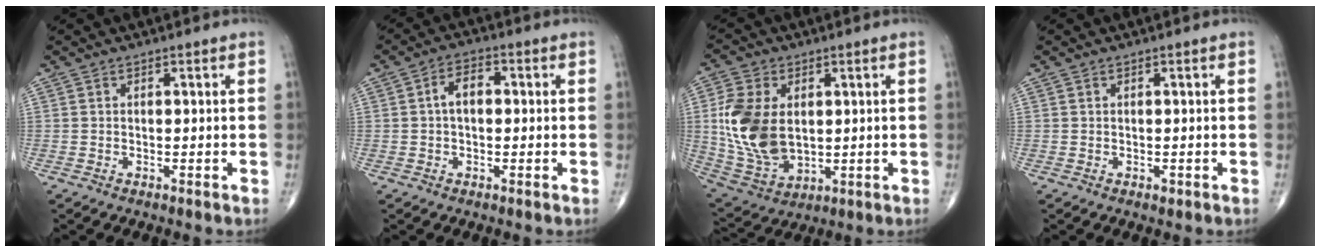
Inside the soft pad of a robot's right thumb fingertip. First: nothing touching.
{"total": 4.6, "force": [0.3, 2.9, 3.6], "torque": [-0.055, 0.018, -0.003]}
{"total": 15.3, "force": [1.6, 10.1, 11.4], "torque": [-0.220, -0.012, 0.043]}
{"total": 0.7, "force": [-0.2, 0.5, 0.4], "torque": [-0.005, -0.001, -0.002]}